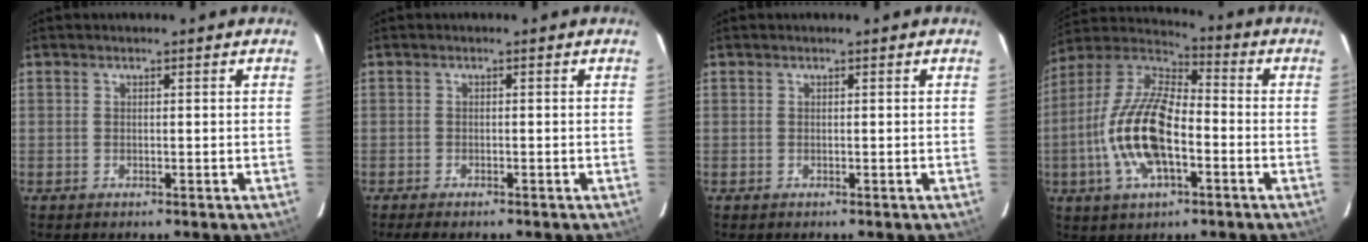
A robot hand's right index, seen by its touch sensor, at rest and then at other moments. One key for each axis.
{"total": 2.7, "fx": -2.2, "fy": 0.6, "fz": 1.4, "tx": -0.032, "ty": -0.011, "tz": -0.039}
{"total": 0.0}
{"total": 17.2, "fx": -4.4, "fy": 7.5, "fz": 14.8, "tx": -0.306, "ty": 0.000, "tz": -0.090}